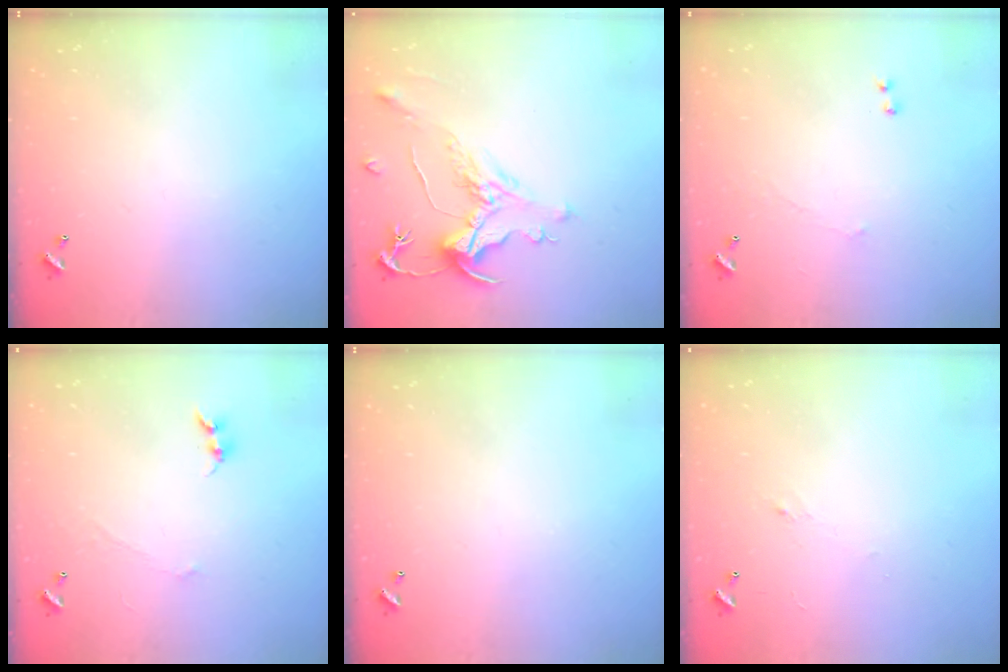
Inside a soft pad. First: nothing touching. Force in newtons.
{"total": 1.2, "press": 0.7, "slide": 1.0}
{"total": 0.7, "press": 0.0, "slide": 0.7}
{"total": 0.0}
{"total": 0.0}
{"total": 1.0, "press": 0.8, "slide": 0.6}